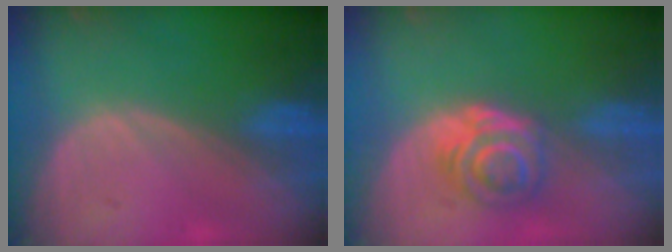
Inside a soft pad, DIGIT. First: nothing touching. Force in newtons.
{"total": 6.3, "press": 5.2, "slide": 3.5}